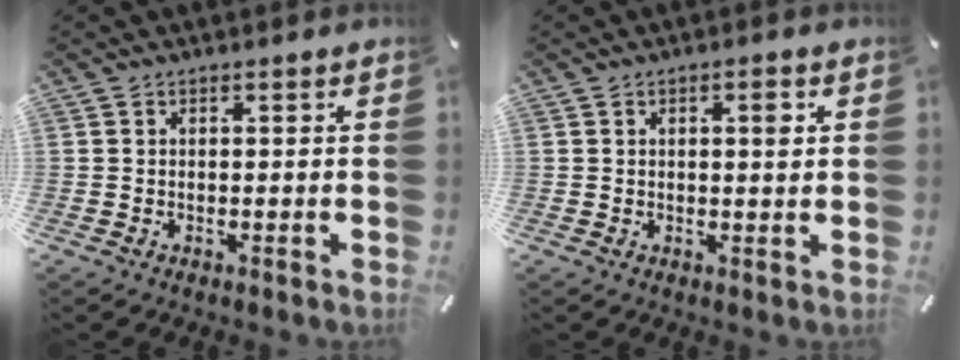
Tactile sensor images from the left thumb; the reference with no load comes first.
{"total": 2.8, "force": [0.8, 0.9, 2.5], "torque": [-0.027, -0.003, 0.006]}